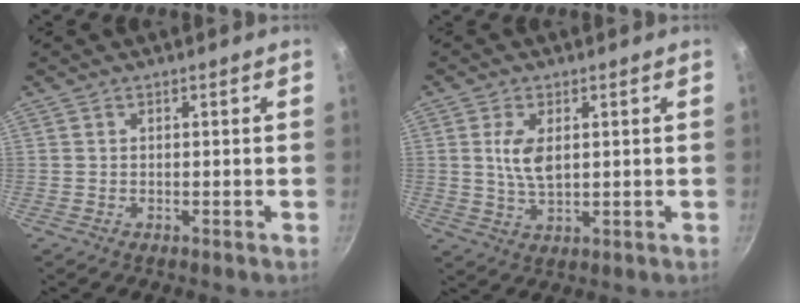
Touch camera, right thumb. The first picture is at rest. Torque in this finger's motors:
{"motor_torque": [1.09, 0.64, 0.90, -0.42, 0.05]}